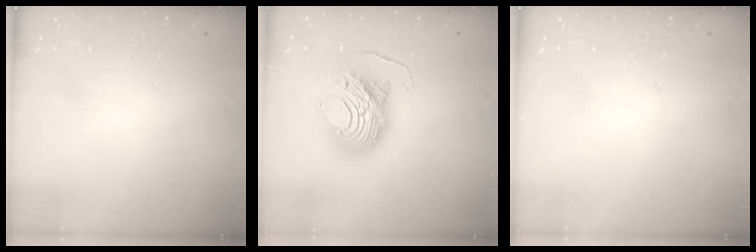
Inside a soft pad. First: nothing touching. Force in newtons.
{"total": 12.6, "press": 12.6, "slide": 1.3}
{"total": 0.0}